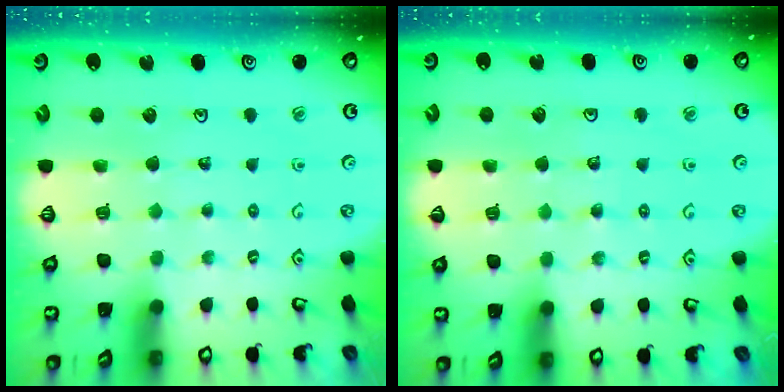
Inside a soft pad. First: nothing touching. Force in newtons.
{"total": 3.3, "press": 3.2, "slide": 0.4}